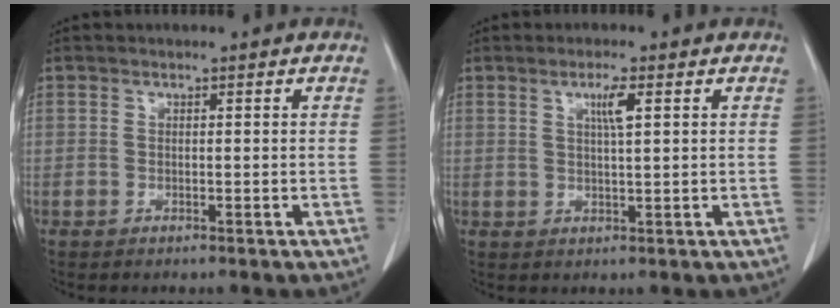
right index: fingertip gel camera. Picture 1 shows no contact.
{"total": 3.1, "force": [1.2, 0.0, 2.8], "torque": [-0.051, -0.001, 0.020]}